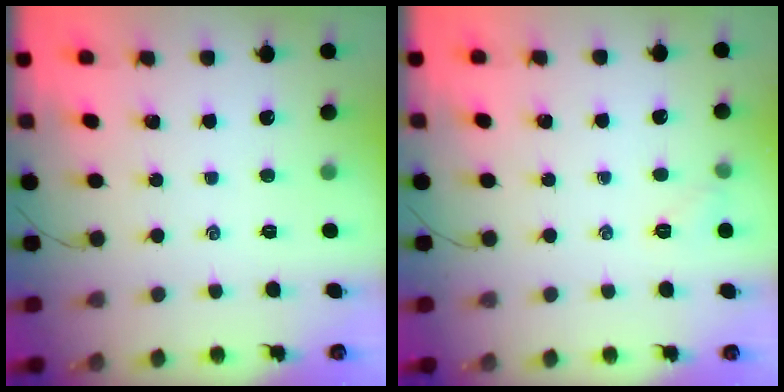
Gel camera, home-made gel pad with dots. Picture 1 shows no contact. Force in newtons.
{"total": 4.7, "press": 4.5, "slide": 1.1}